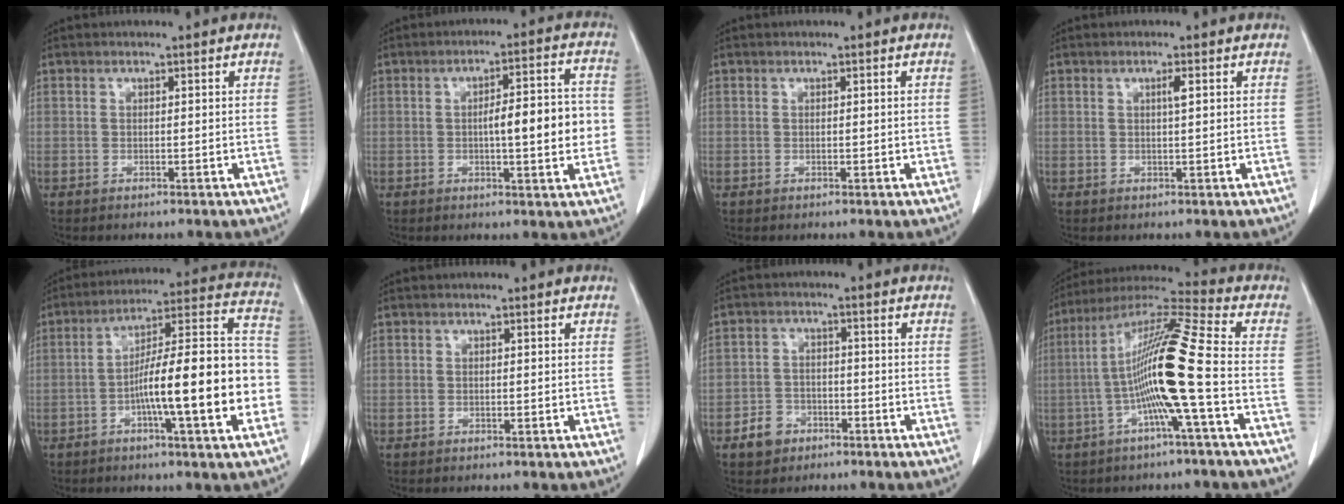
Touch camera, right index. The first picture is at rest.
{"total": 9.6, "force": [-0.7, 1.8, 9.5], "torque": [-0.132, 0.020, -0.008]}
{"total": 0.5, "force": [0.0, 0.3, 0.5], "torque": [-0.006, 0.001, 0.002]}
{"total": 1.2, "force": [0.4, -0.1, 1.2], "torque": [-0.021, 0.001, 0.006]}
{"total": 19.6, "force": [-4.8, 1.7, 18.9], "torque": [-0.247, 0.027, -0.070]}
{"total": 0.0}
{"total": 4.6, "force": [-2.7, 3.5, 1.2], "torque": [-0.020, 0.011, -0.041]}
{"total": 14.3, "force": [-2.6, -1.3, 14.0], "torque": [-0.259, 0.013, -0.062]}